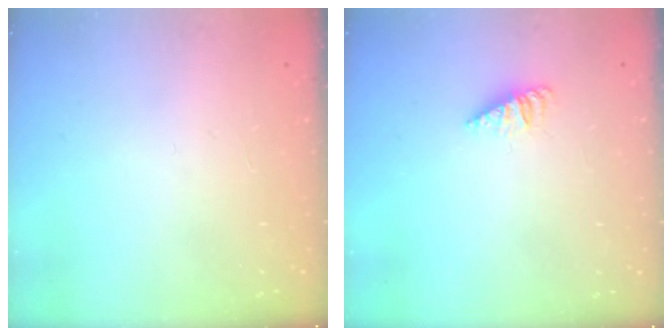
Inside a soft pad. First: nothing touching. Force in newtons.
{"total": 1.8, "press": 1.8, "slide": 0.4}